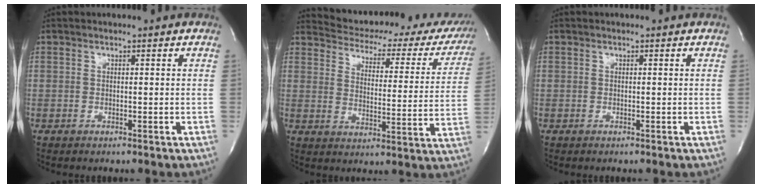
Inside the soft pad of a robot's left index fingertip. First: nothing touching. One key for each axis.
{"total": 24.8, "fx": 22.5, "fy": 6.5, "fz": 8.1, "tx": -0.113, "ty": -0.056, "tz": 0.261}
{"total": 0.0}